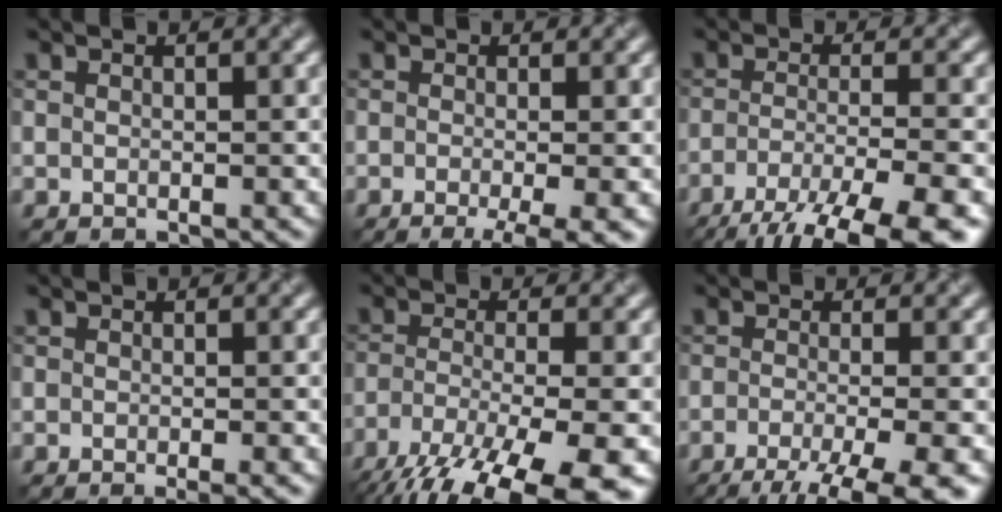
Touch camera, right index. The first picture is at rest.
{"total": 5.7, "force": [-2.6, 1.7, 4.8], "torque": [-0.060, -0.003, -0.040]}
{"total": 10.0, "force": [-6.8, 2.3, 6.9], "torque": [-0.110, -0.015, -0.107]}
{"total": 2.2, "force": [-0.7, 0.8, 1.9], "torque": [-0.017, -0.003, -0.012]}
{"total": 13.1, "force": [-8.8, 3.8, 8.8], "torque": [-0.175, -0.040, -0.134]}
{"total": 8.9, "force": [-5.2, 2.4, 6.8], "torque": [-0.090, -0.022, -0.078]}